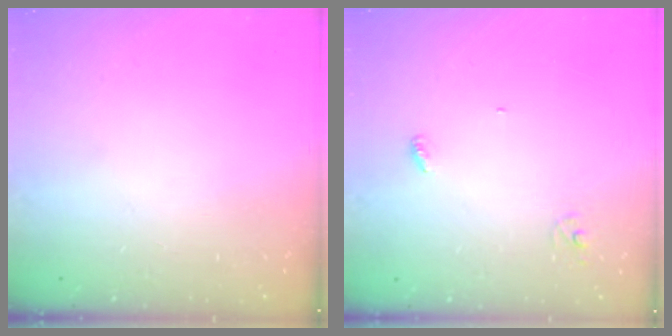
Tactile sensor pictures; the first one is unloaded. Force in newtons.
{"total": 2.7, "press": 2.7, "slide": 0.2}